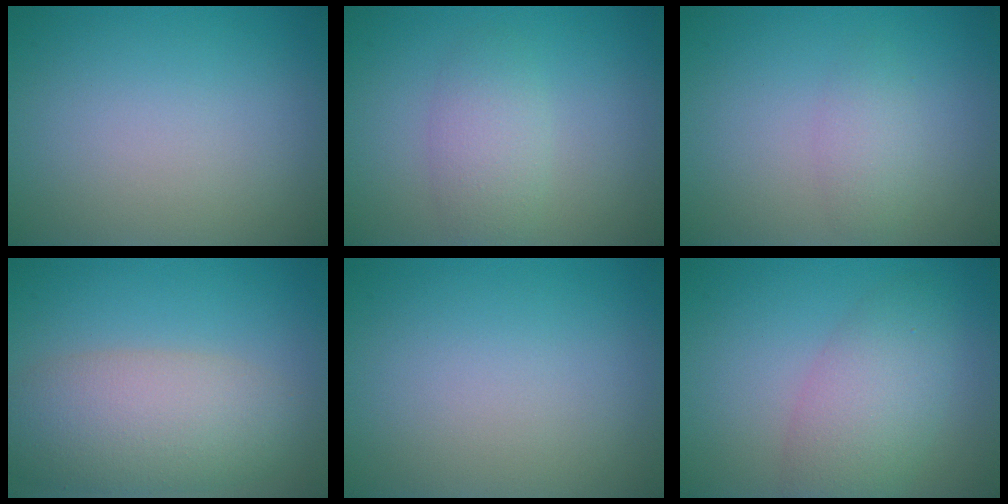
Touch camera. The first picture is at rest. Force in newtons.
{"total": 2.8, "press": 2.8, "slide": 0.1}
{"total": 1.8, "press": 1.8, "slide": 0.1}
{"total": 7.0, "press": 7.0, "slide": 0.5}
{"total": 0.0}
{"total": 4.8, "press": 4.8, "slide": 0.2}